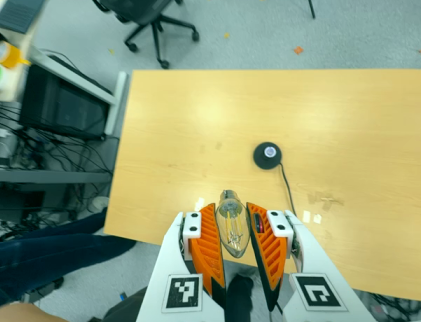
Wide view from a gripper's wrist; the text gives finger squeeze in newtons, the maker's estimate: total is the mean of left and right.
{"total": 12.7, "left": 13.5, "right": 11.8}